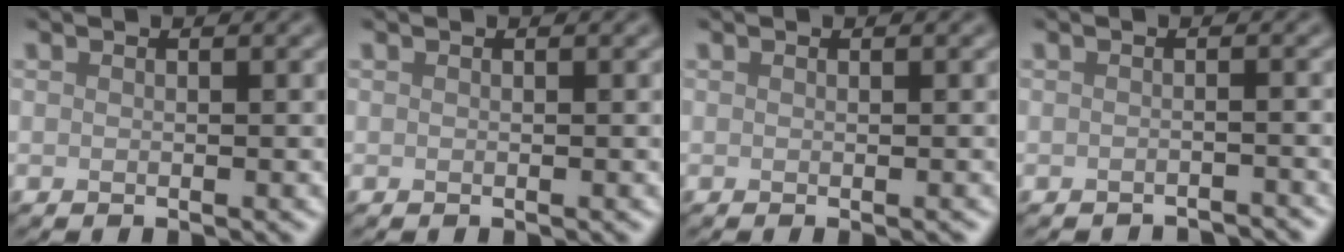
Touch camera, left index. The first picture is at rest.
{"total": 0.0}
{"total": 1.0, "force": [-0.1, 0.3, 1.0], "torque": [-0.005, 0.002, -0.004]}
{"total": 2.4, "force": [-2.3, 0.0, 0.3], "torque": [0.000, -0.005, -0.030]}